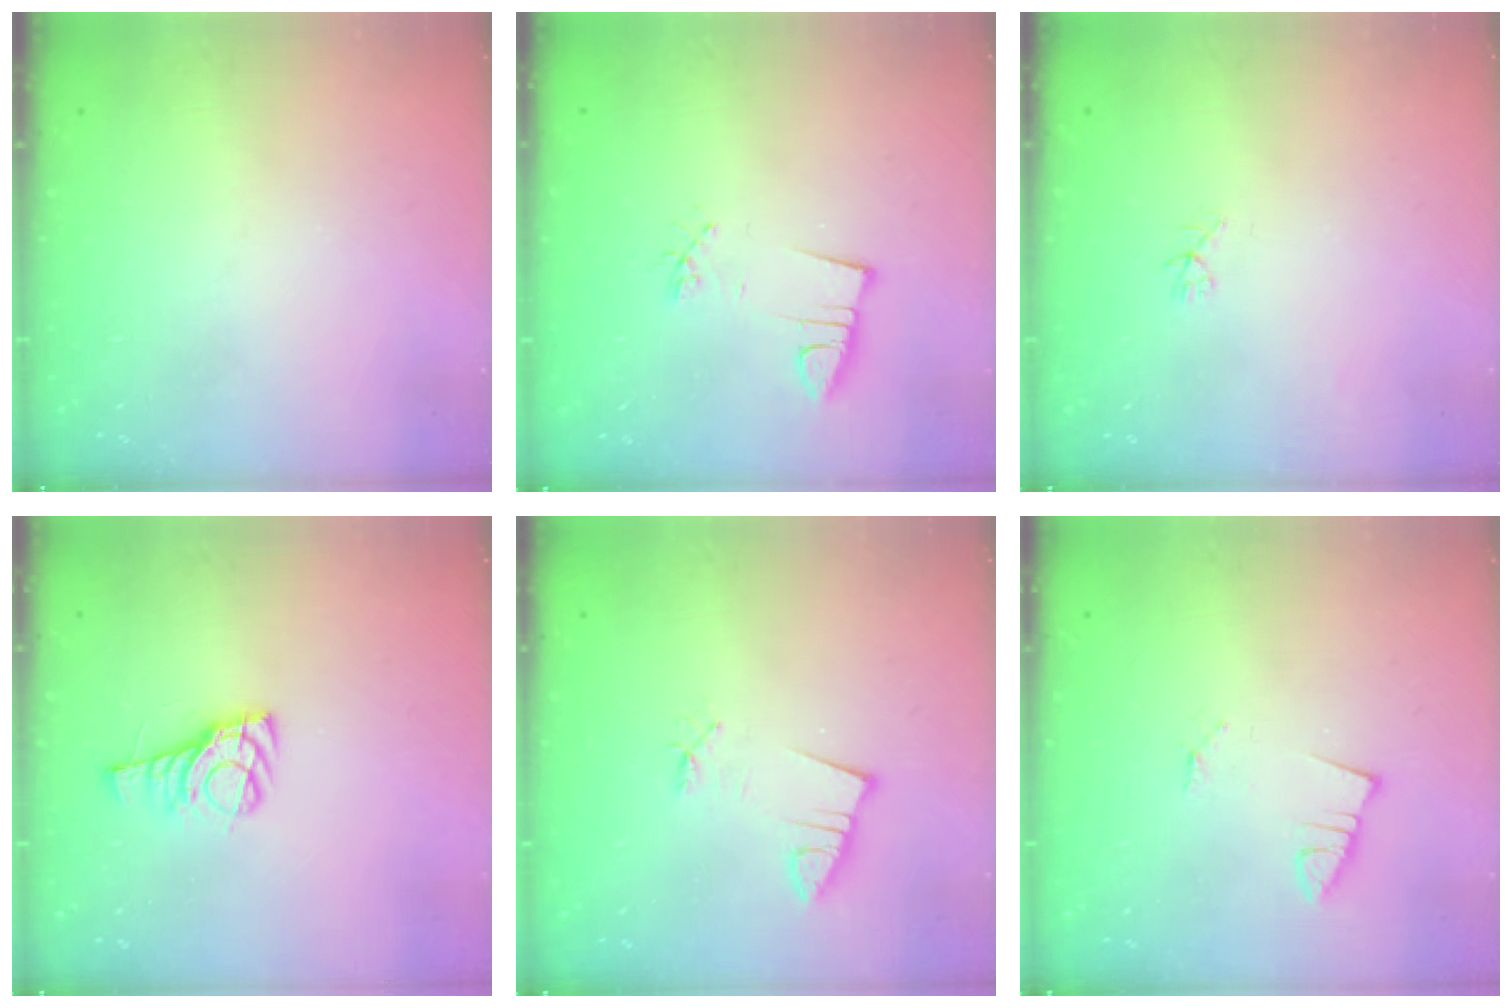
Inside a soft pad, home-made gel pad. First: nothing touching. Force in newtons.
{"total": 2.9, "press": 1.3, "slide": 2.6}
{"total": 4.3, "press": 4.3, "slide": 0.3}
{"total": 8.9, "press": 8.9, "slide": 0.9}
{"total": 2.0, "press": 2.0, "slide": 0.2}
{"total": 1.2, "press": 1.2, "slide": 0.1}